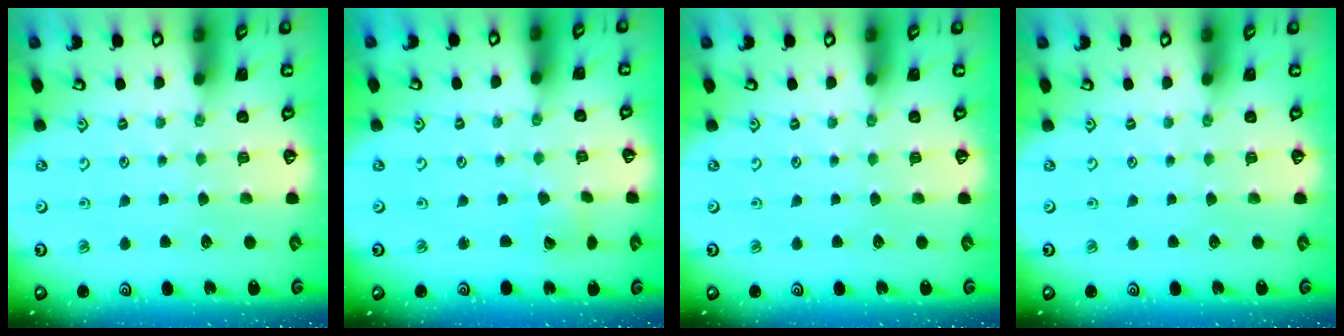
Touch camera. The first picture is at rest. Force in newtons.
{"total": 2.5, "press": 2.4, "slide": 0.3}
{"total": 0.0}
{"total": 0.0}